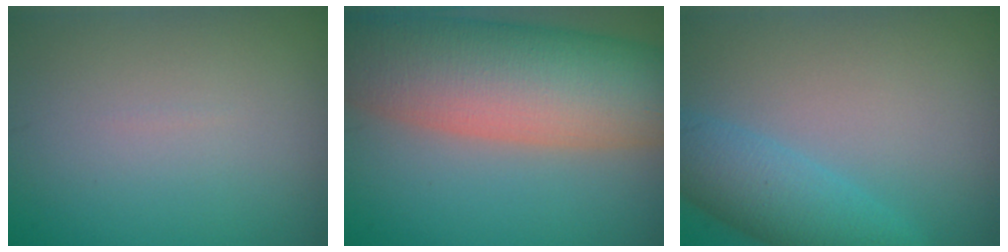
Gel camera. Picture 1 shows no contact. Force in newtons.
{"total": 14.1, "press": 14.1, "slide": 0.7}
{"total": 4.7, "press": 4.7, "slide": 0.2}